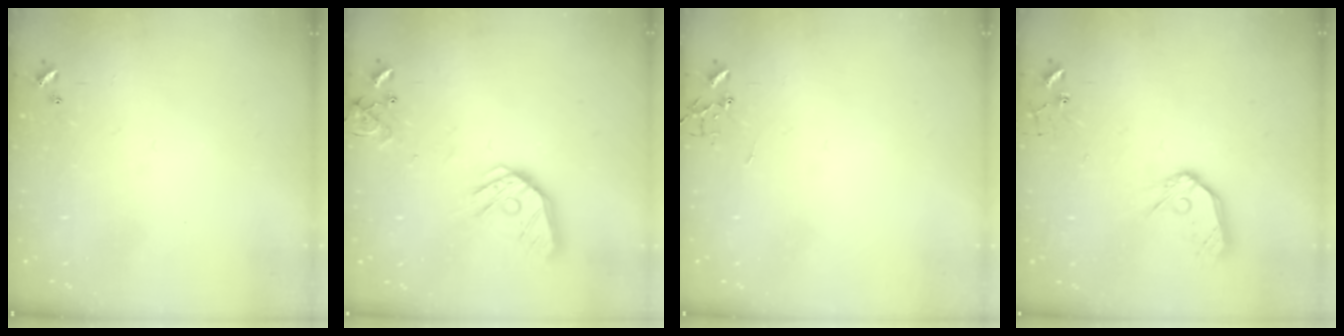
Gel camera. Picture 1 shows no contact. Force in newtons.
{"total": 15.8, "press": 15.5, "slide": 2.5}
{"total": 0.0}
{"total": 12.1, "press": 12.0, "slide": 1.3}